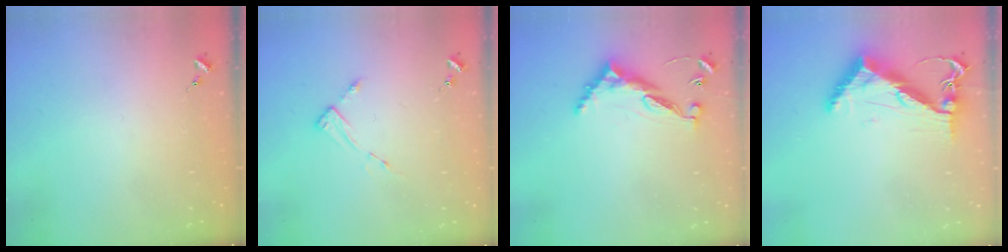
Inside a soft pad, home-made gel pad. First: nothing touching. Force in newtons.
{"total": 3.0, "press": 3.0, "slide": 0.5}
{"total": 9.8, "press": 9.7, "slide": 1.0}
{"total": 11.1, "press": 11.0, "slide": 1.3}